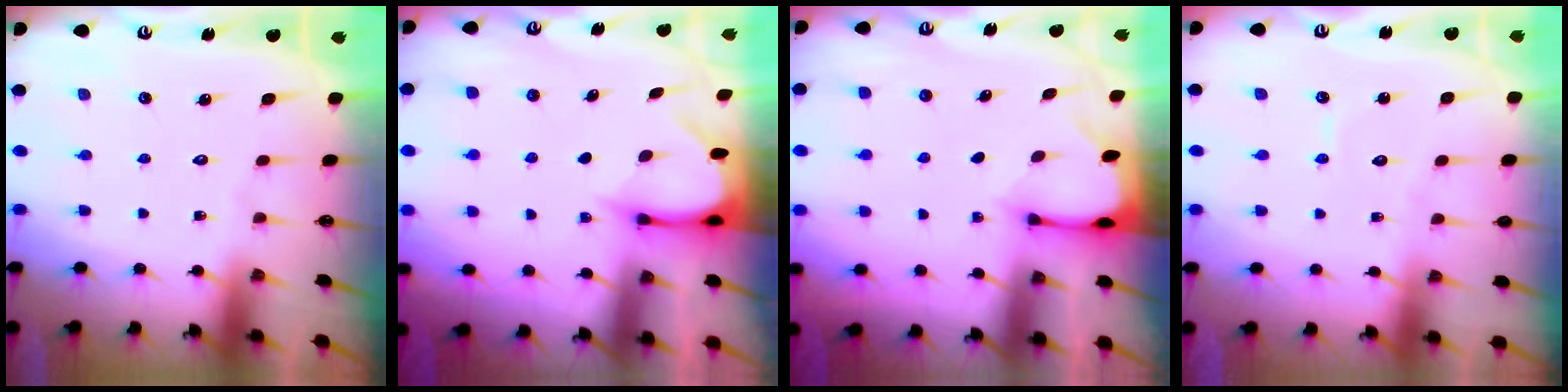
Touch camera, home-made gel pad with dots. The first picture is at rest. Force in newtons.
{"total": 3.5, "press": 3.4, "slide": 0.3}
{"total": 2.7, "press": 2.7, "slide": 0.3}
{"total": 4.4, "press": 4.4, "slide": 0.5}